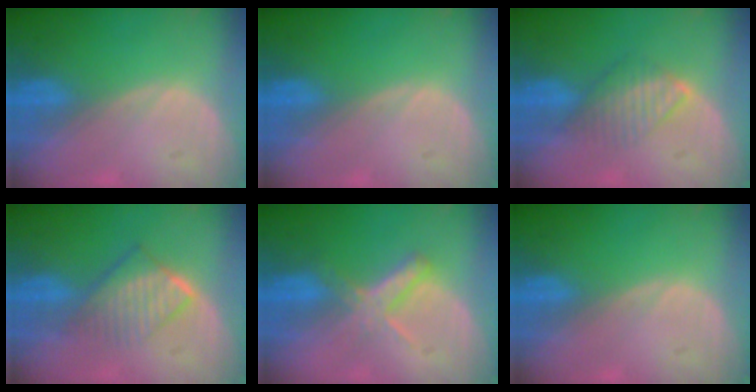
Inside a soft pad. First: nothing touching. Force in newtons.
{"total": 0.0}
{"total": 4.5, "press": 4.4, "slide": 0.7}
{"total": 6.6, "press": 6.0, "slide": 2.9}
{"total": 5.5, "press": 5.1, "slide": 2.2}
{"total": 0.0}